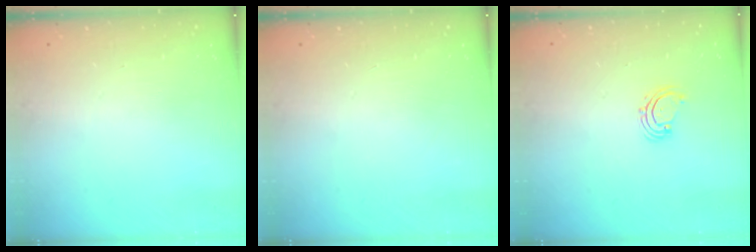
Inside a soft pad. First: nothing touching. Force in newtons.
{"total": 0.0}
{"total": 2.5, "press": 2.4, "slide": 0.4}